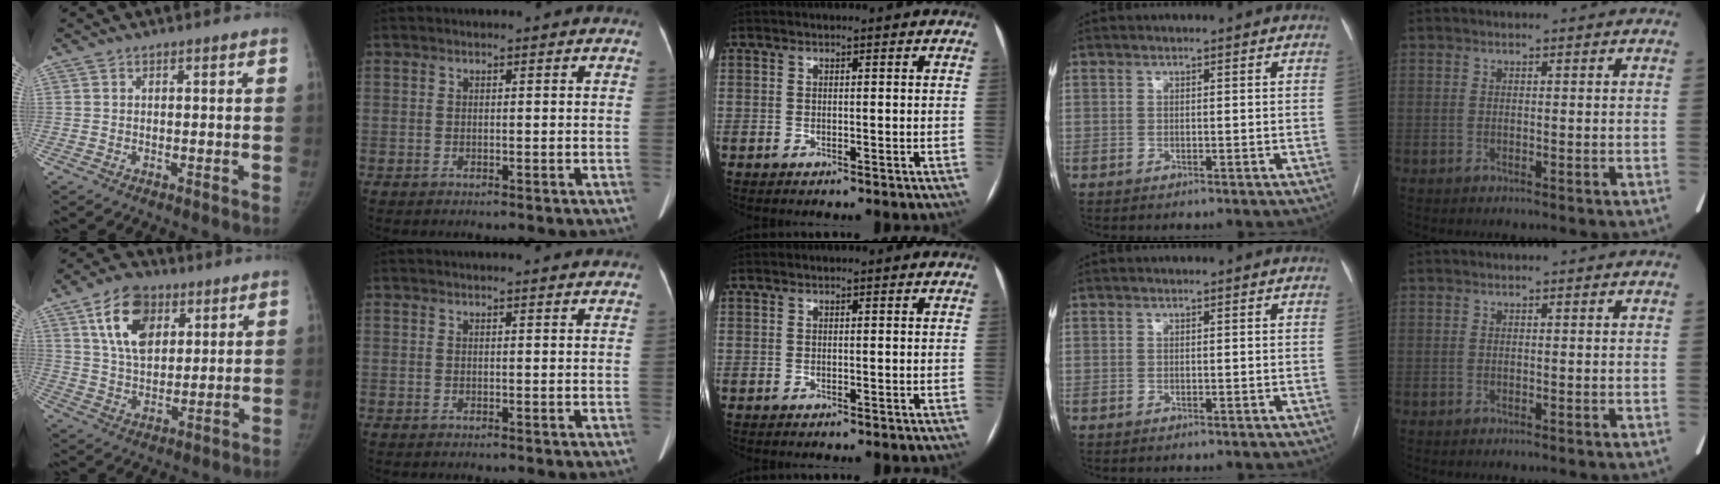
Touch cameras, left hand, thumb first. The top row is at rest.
{"thumb": {"total": 12.7, "force": [5.6, 8.0, 8.1], "torque": [-0.112, -0.020, 0.101]}, "index": {"total": 6.5, "force": [6.1, 0.5, 2.3], "torque": [-0.031, 0.014, 0.059]}}